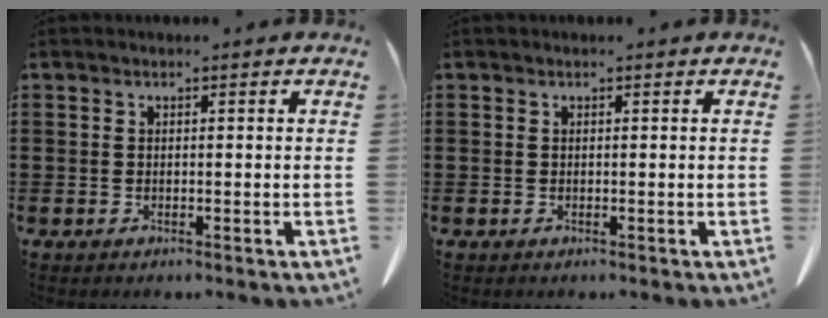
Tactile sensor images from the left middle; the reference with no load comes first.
{"total": 0.0}